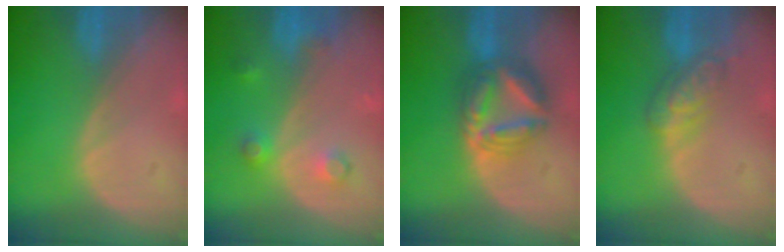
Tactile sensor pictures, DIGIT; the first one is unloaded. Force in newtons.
{"total": 4.0, "press": 3.6, "slide": 1.8}
{"total": 7.6, "press": 7.6, "slide": 0.8}
{"total": 5.2, "press": 5.1, "slide": 1.3}